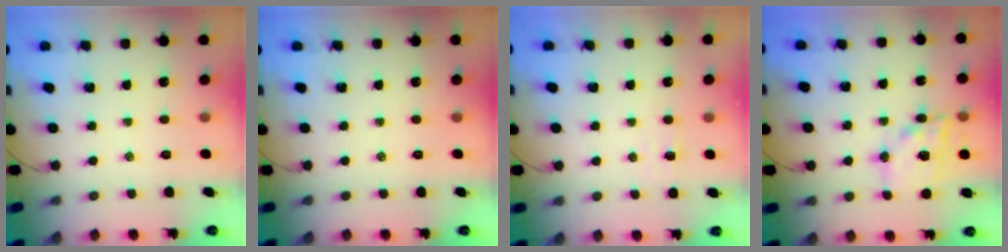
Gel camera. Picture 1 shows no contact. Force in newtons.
{"total": 0.0}
{"total": 1.2, "press": 1.1, "slide": 0.5}
{"total": 14.8, "press": 14.5, "slide": 2.9}